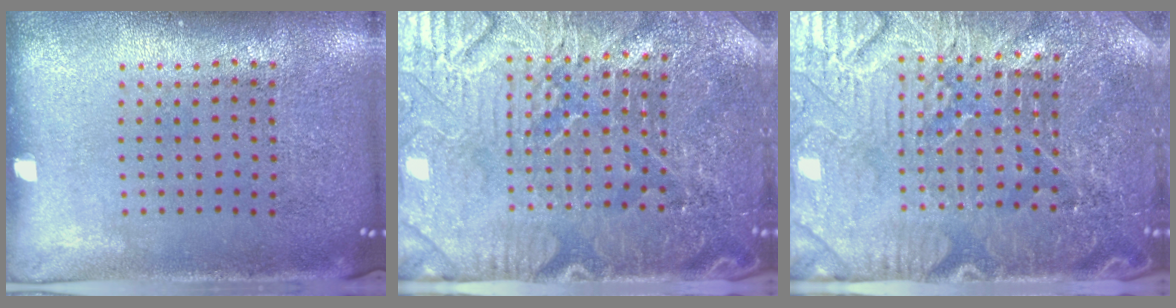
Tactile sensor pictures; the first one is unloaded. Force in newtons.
{"total": 4.9, "press": 4.6, "slide": 1.6}
{"total": 4.9, "press": 4.6, "slide": 1.6}